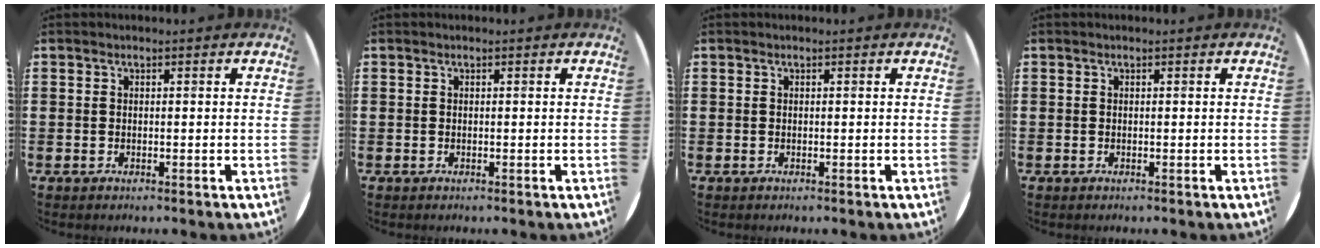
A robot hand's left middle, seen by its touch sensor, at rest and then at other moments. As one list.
[{"total": 0.0}, {"total": 0.0}, {"total": 0.0}]